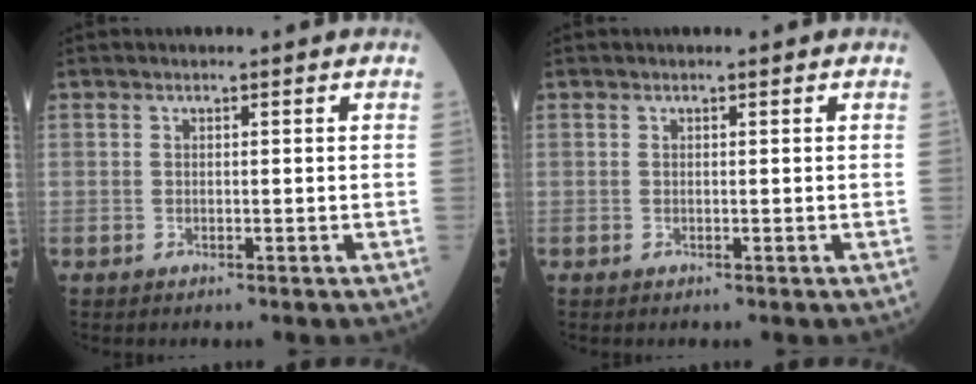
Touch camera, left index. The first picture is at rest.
{"total": 0.0}